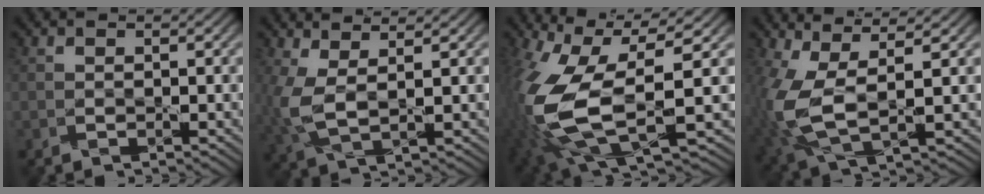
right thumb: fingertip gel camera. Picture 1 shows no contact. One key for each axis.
{"total": 5.9, "fx": 1.2, "fy": 2.6, "fz": 5.1, "tx": -0.140, "ty": -0.001, "tz": 0.022}
{"total": 15.4, "fx": -1.5, "fy": 7.0, "fz": 13.6, "tx": -0.331, "ty": -0.043, "tz": -0.006}
{"total": 9.6, "fx": 0.2, "fy": 4.5, "fz": 8.5, "tx": -0.220, "ty": -0.010, "tz": 0.008}